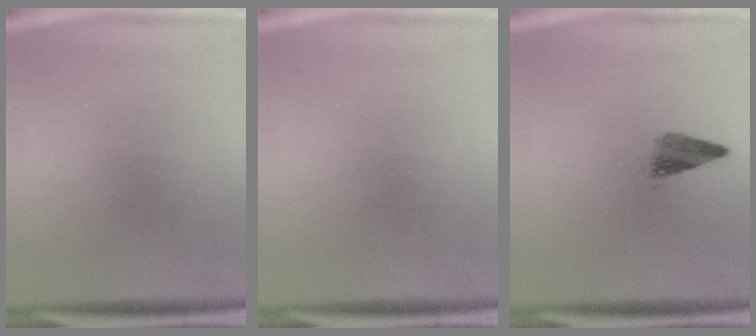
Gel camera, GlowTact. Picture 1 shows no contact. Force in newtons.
{"total": 0.0}
{"total": 2.9}